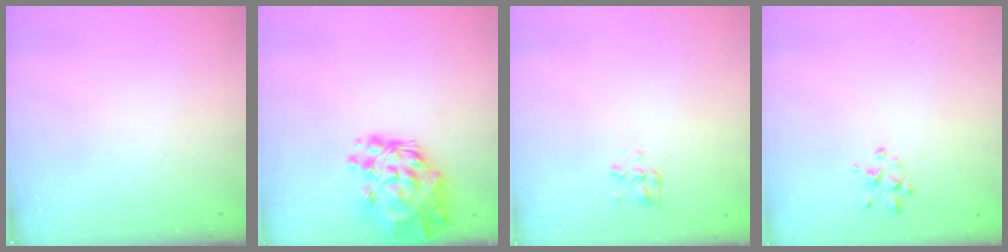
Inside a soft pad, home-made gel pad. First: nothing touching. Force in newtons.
{"total": 15.7, "press": 15.0, "slide": 4.9}
{"total": 2.7, "press": 2.4, "slide": 1.2}
{"total": 1.8, "press": 1.8, "slide": 0.5}